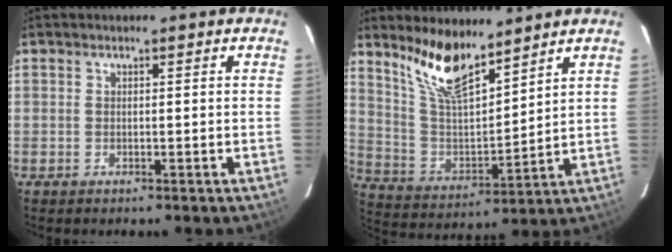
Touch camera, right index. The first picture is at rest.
{"total": 12.5, "force": [9.6, 3.6, 7.2], "torque": [-0.144, 0.000, 0.194]}